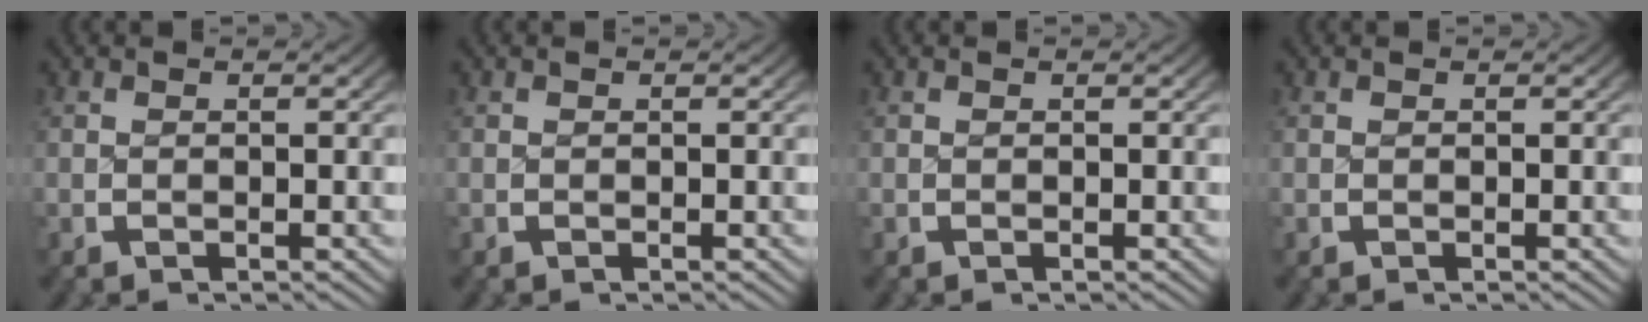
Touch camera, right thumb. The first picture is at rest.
{"total": 0.0}
{"total": 0.0}
{"total": 0.0}